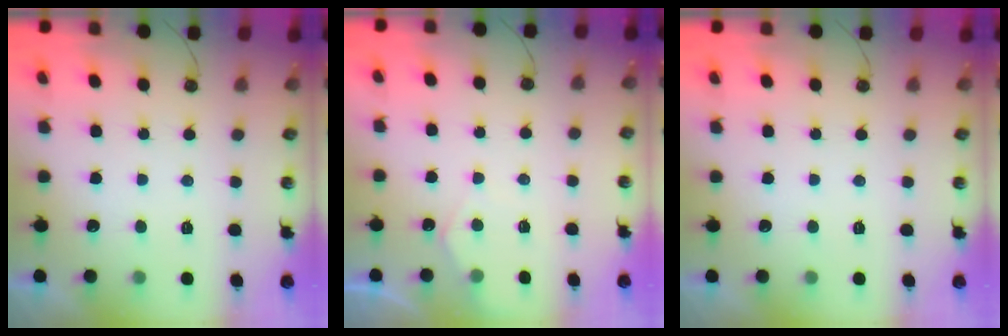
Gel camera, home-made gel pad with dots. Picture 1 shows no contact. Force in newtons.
{"total": 4.6, "press": 4.6, "slide": 0.6}
{"total": 0.0}